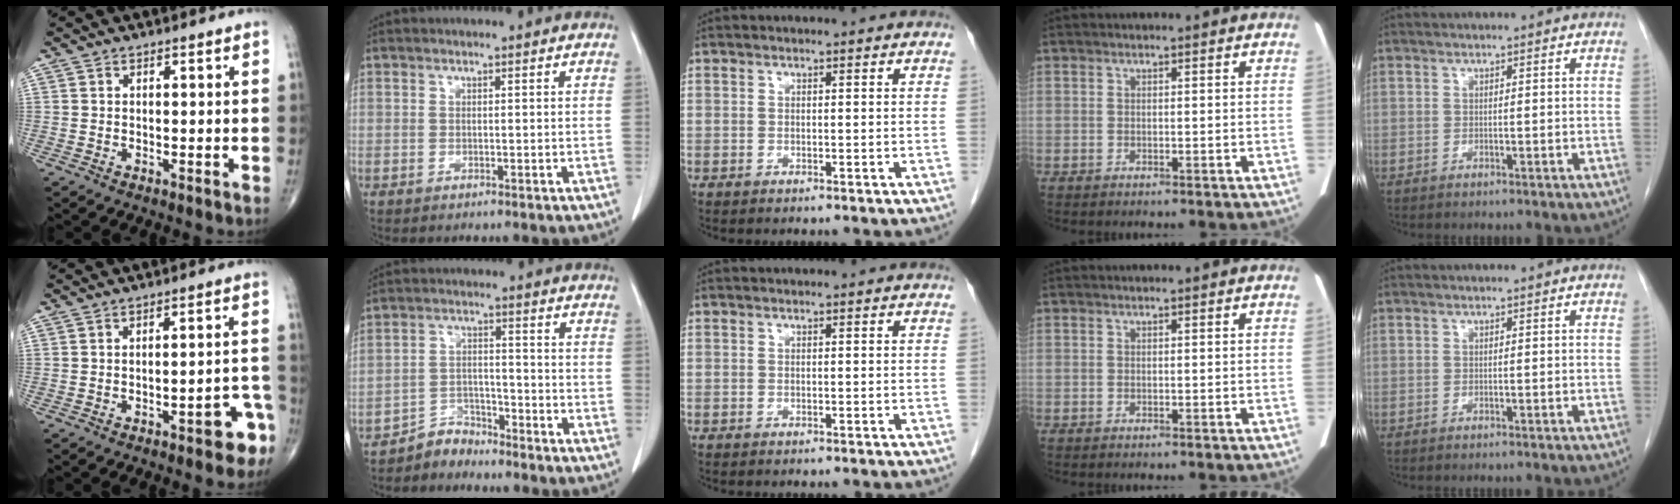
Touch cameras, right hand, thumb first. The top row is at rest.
{"thumb": {"total": 6.9, "force": [-4.0, 2.3, 5.2], "torque": [-0.044, 0.038, -0.046]}, "index": {"total": 4.1, "force": [-3.7, 1.5, -0.7], "torque": [0.020, 0.007, -0.068]}}